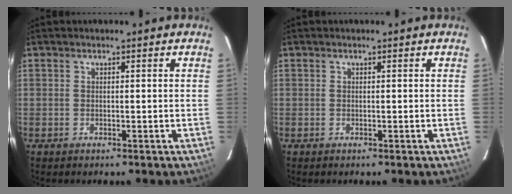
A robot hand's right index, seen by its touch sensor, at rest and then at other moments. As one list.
[{"total": 0.0}]